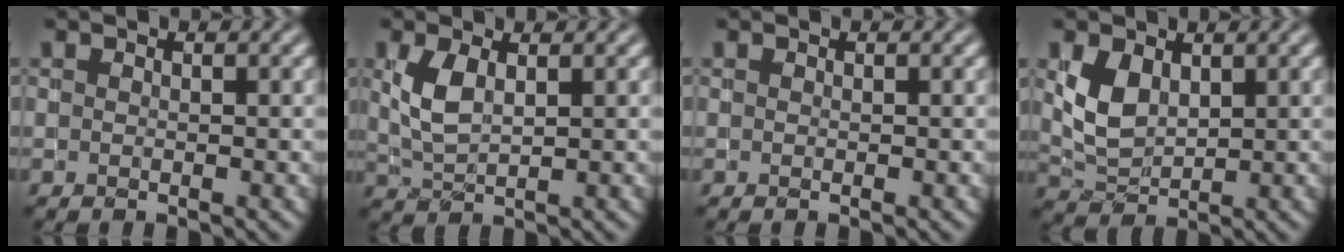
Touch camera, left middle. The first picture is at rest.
{"total": 3.1, "force": [0.8, 1.5, 2.6], "torque": [-0.065, 0.000, 0.021]}
{"total": 0.0}
{"total": 3.3, "force": [0.9, 2.2, 2.3], "torque": [-0.057, -0.003, 0.026]}